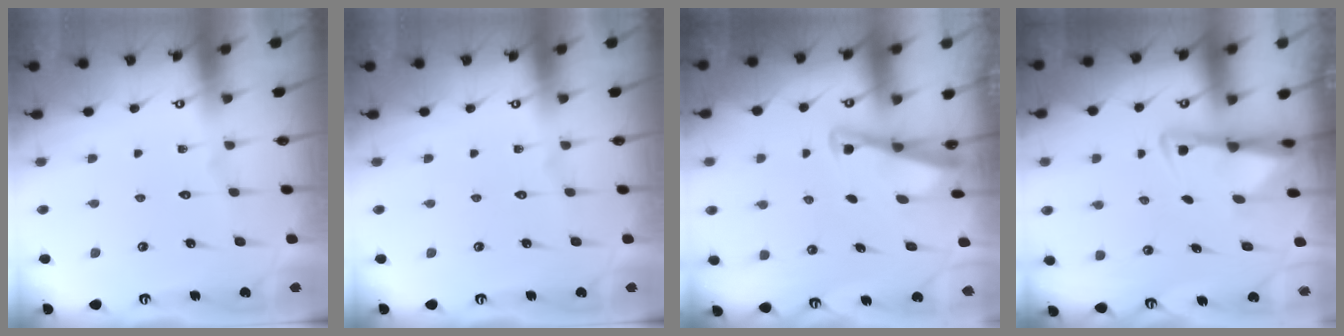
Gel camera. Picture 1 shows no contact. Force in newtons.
{"total": 0.0}
{"total": 2.7, "press": 2.7, "slide": 0.3}
{"total": 2.9, "press": 2.9, "slide": 0.4}